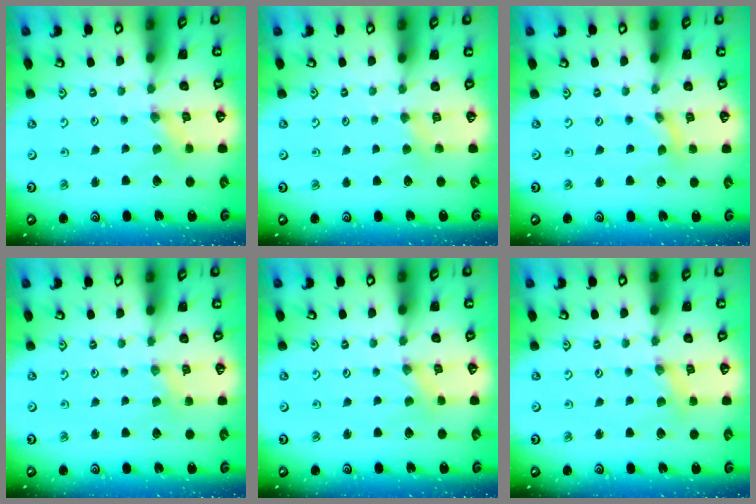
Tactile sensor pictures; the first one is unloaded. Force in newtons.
{"total": 3.0, "press": 2.9, "slide": 0.5}
{"total": 0.0}
{"total": 1.5, "press": 1.5, "slide": 0.3}
{"total": 0.8, "press": 0.8, "slide": 0.2}
{"total": 1.6, "press": 1.6, "slide": 0.2}